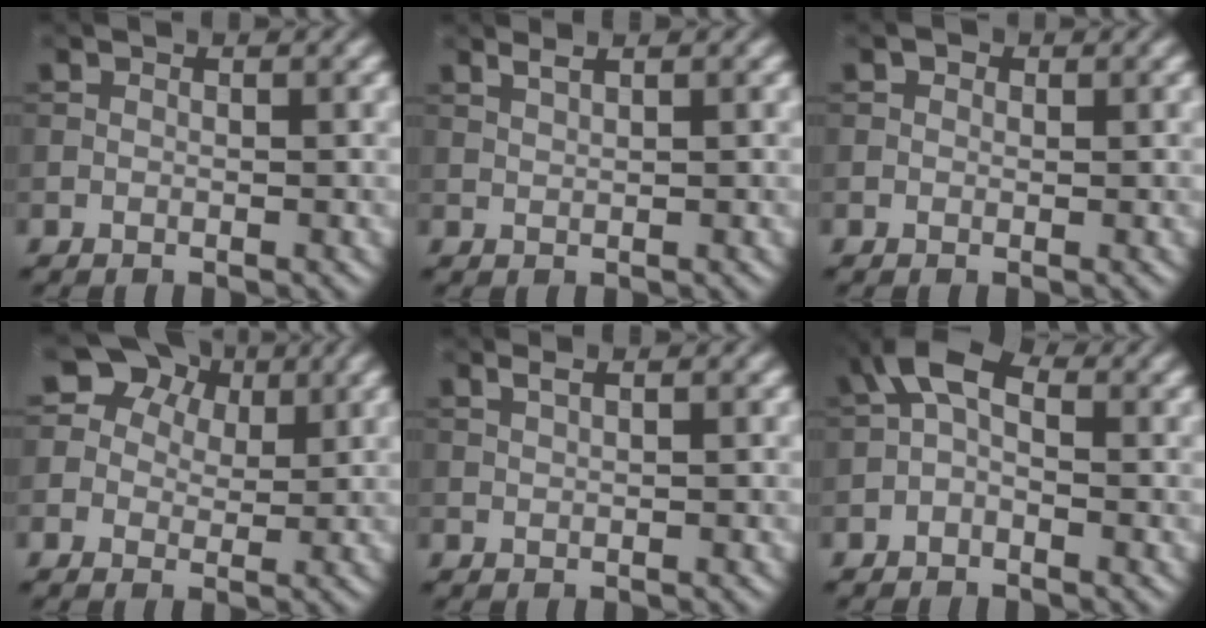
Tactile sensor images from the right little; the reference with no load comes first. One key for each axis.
{"total": 1.2, "fx": 0.9, "fy": 0.2, "fz": 0.7, "tx": -0.009, "ty": 0.002, "tz": 0.013}
{"total": 0.7, "fx": 0.3, "fy": 0.6, "fz": 0.4, "tx": -0.005, "ty": -0.003, "tz": -0.001}
{"total": 9.0, "fx": 4.2, "fy": 6.9, "fz": 3.9, "tx": -0.066, "ty": 0.033, "tz": 0.040}
{"total": 0.8, "fx": 0.6, "fy": 0.1, "fz": 0.6, "tx": -0.011, "ty": 0.002, "tz": 0.010}
{"total": 4.0, "fx": 0.0, "fy": 2.2, "fz": 3.3, "tx": -0.063, "ty": 0.019, "tz": -0.015}